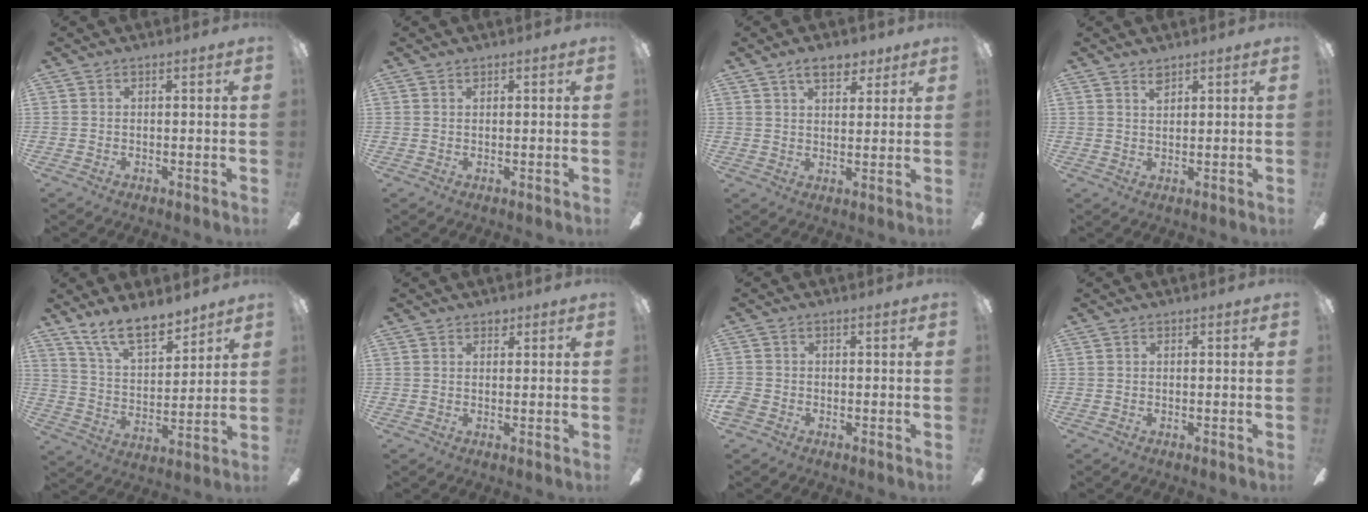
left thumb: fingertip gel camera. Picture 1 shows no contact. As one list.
[{"total": 0.5, "force": [0.5, 0.2, 0.2], "torque": [-0.004, 0.000, 0.009]}, {"total": 6.7, "force": [4.5, 3.3, 3.7], "torque": [-0.047, -0.014, 0.079]}, {"total": 2.4, "force": [2.0, 0.8, 1.1], "torque": [-0.026, -0.001, 0.037]}, {"total": 12.8, "force": [10.4, 4.8, 5.8], "torque": [-0.102, -0.062, 0.190]}, {"total": 1.5, "force": [1.2, 0.8, 0.4], "torque": [0.001, -0.002, 0.020]}, {"total": 2.4, "force": [-1.2, 1.6, 1.3], "torque": [-0.025, 0.004, -0.024]}, {"total": 0.0}]